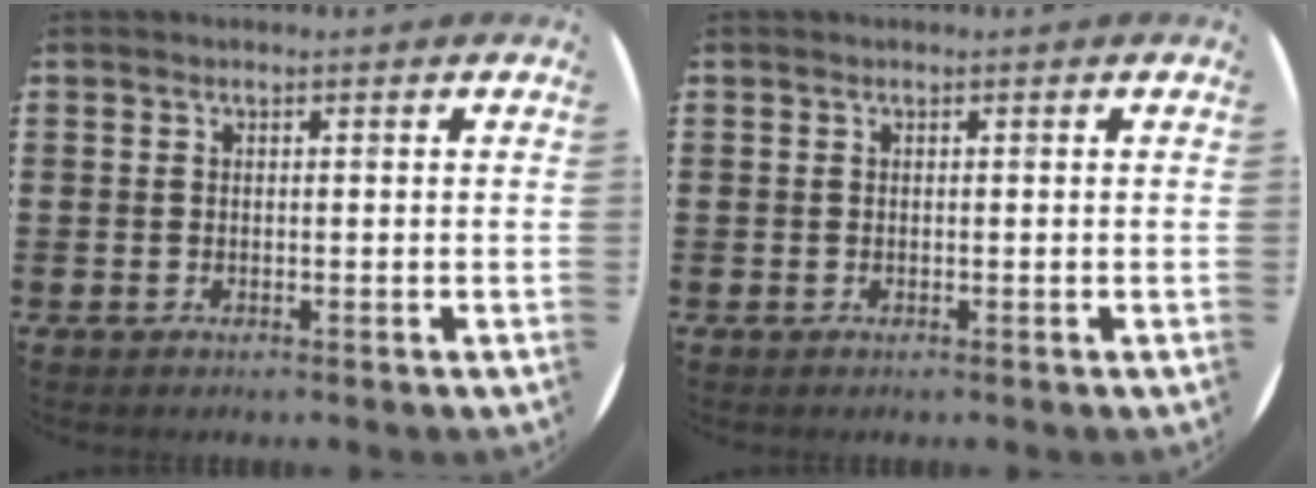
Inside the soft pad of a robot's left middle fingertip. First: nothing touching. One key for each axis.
{"total": 0.0}